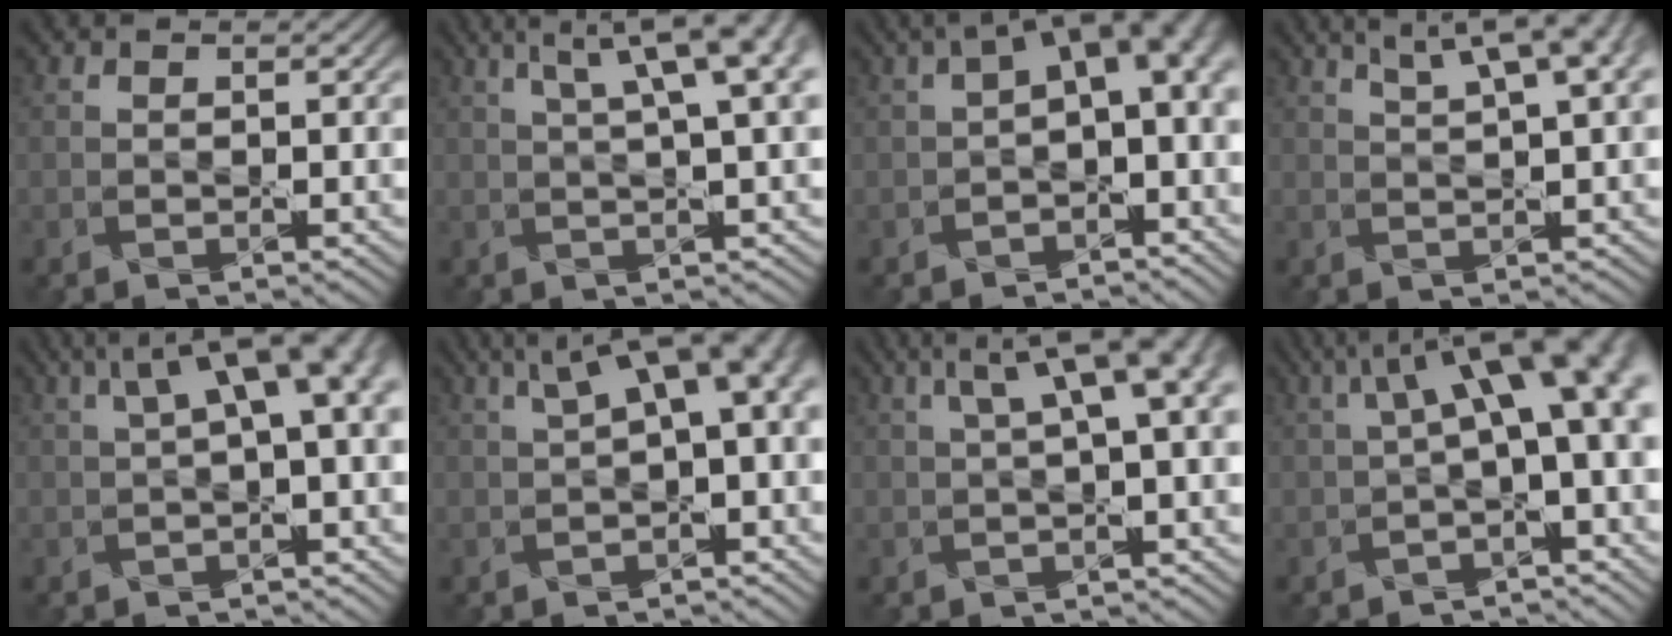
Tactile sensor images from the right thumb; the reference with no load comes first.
{"total": 9.1, "force": [3.9, 2.2, 7.9], "torque": [-0.087, 0.030, 0.048]}
{"total": 8.8, "force": [0.6, 4.6, 7.5], "torque": [-0.100, -0.003, 0.012]}
{"total": 8.7, "force": [5.1, 2.1, 6.7], "torque": [-0.089, 0.027, 0.065]}
{"total": 7.9, "force": [2.2, 2.6, 7.1], "torque": [-0.100, 0.021, 0.035]}
{"total": 8.2, "force": [2.3, 3.0, 7.3], "torque": [-0.107, 0.018, 0.039]}
{"total": 8.1, "force": [2.5, 2.6, 7.2], "torque": [-0.092, 0.027, 0.038]}
{"total": 11.2, "force": [2.3, 4.3, 10.1], "torque": [-0.152, 0.007, 0.045]}